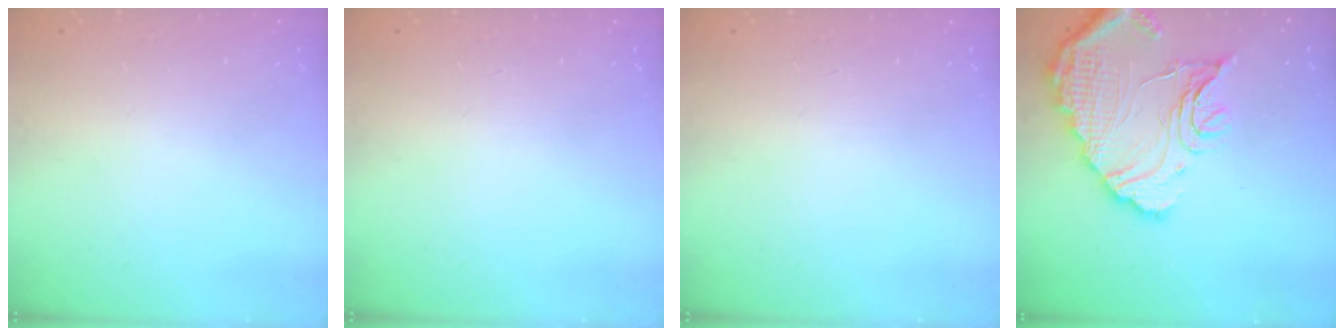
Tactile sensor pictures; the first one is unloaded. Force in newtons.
{"total": 0.0}
{"total": 0.0}
{"total": 16.8, "press": 16.7, "slide": 1.6}